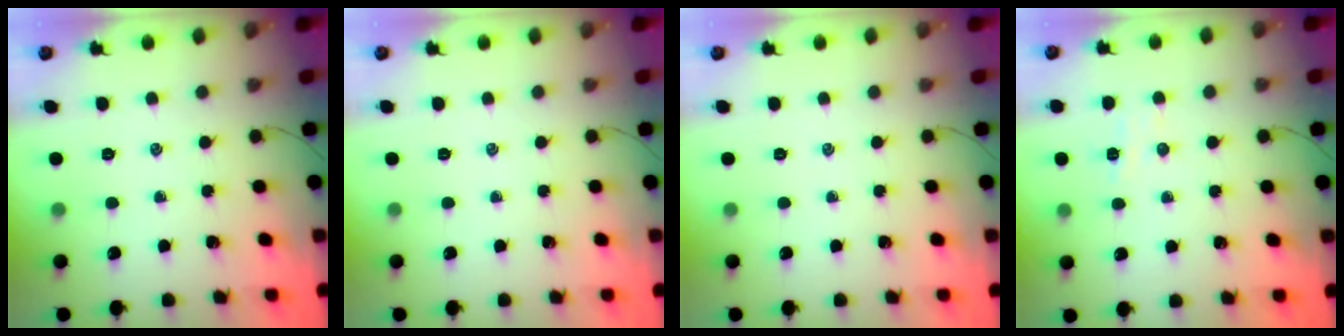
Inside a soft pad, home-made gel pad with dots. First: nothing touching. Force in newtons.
{"total": 0.0}
{"total": 0.0}
{"total": 4.7, "press": 4.5, "slide": 1.3}